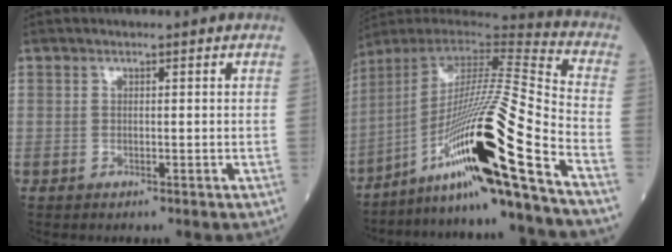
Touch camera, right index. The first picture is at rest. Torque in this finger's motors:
{"motor_torque": [1.85, -0.29, 1.05, 0.21]}